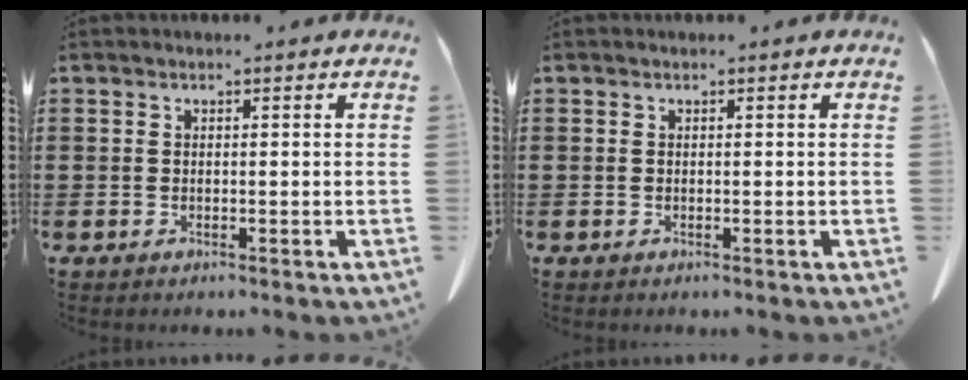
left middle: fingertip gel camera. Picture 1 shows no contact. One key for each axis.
{"total": 0.0}